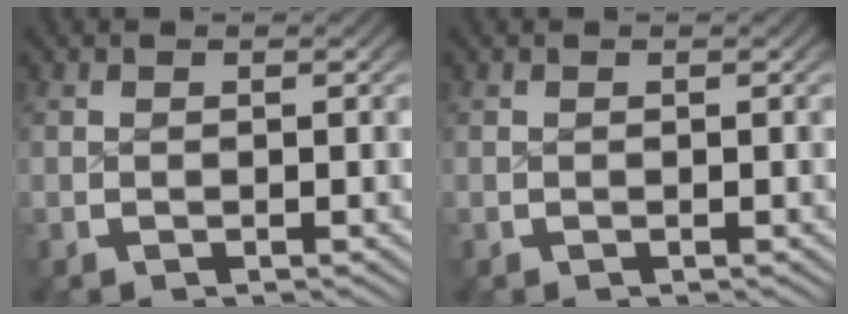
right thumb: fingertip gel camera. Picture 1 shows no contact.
{"total": 0.0}